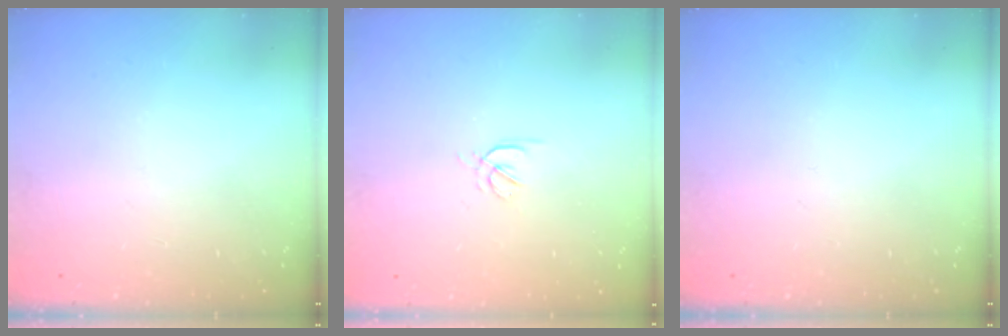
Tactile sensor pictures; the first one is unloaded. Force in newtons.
{"total": 1.7, "press": 1.6, "slide": 0.5}
{"total": 0.0}